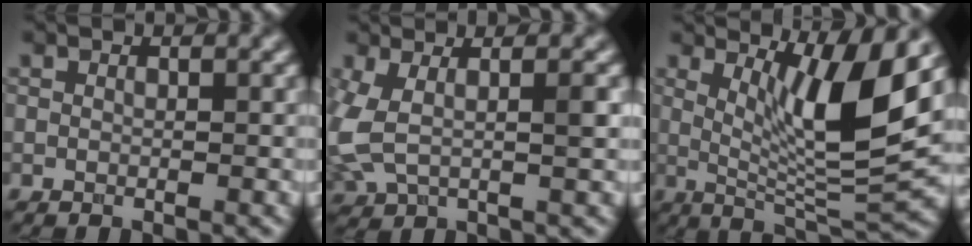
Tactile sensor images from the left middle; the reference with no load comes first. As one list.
[{"total": 4.8, "force": [0.3, 2.0, 4.3], "torque": [-0.109, -0.007, 0.011]}, {"total": 8.7, "force": [2.9, 1.8, 8.0], "torque": [-0.129, -0.020, 0.063]}]